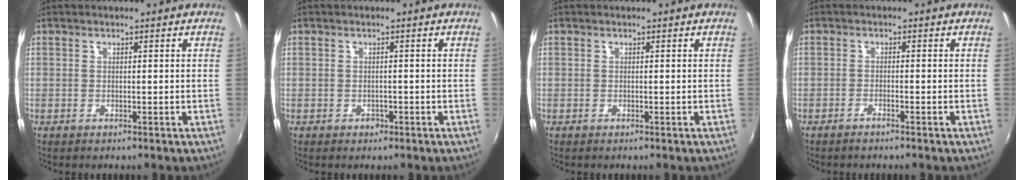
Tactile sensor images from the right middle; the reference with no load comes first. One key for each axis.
{"total": 1.3, "fx": -0.8, "fy": 0.9, "fz": 0.3, "tx": -0.006, "ty": -0.002, "tz": -0.011}
{"total": 0.0}
{"total": 1.4, "fx": -1.3, "fy": -0.1, "fz": 0.7, "tx": -0.019, "ty": -0.001, "tz": -0.027}